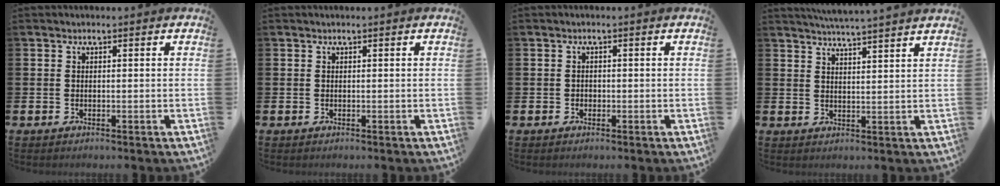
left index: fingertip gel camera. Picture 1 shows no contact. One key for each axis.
{"total": 0.0}
{"total": 0.7, "fx": -0.2, "fy": 0.7, "fz": 0.1, "tx": 0.001, "ty": 0.004, "tz": -0.007}
{"total": 4.5, "fx": 4.4, "fy": -0.9, "fz": 0.5, "tx": -0.025, "ty": -0.021, "tz": 0.081}